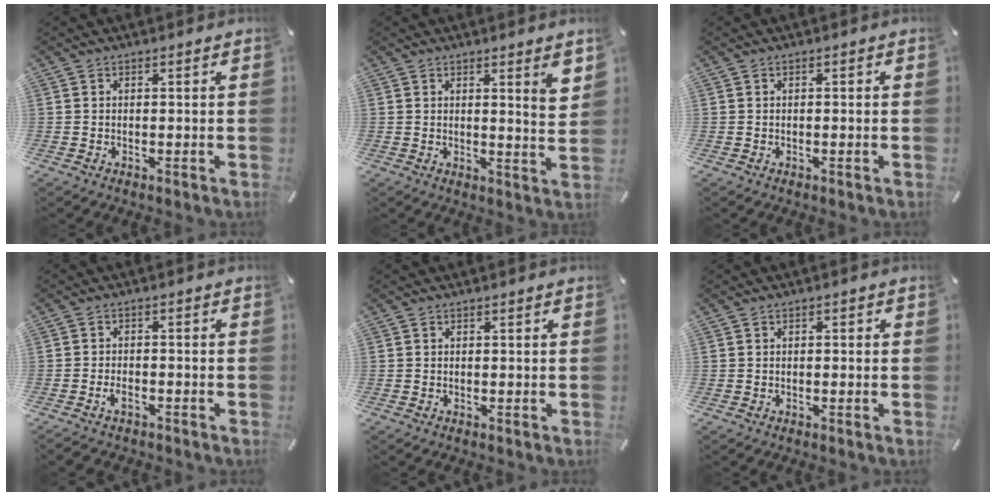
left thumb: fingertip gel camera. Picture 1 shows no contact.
{"total": 4.7, "force": [3.1, 0.4, 3.6], "torque": [-0.051, -0.029, 0.047]}
{"total": 0.0}
{"total": 2.9, "force": [-1.8, 1.4, 1.7], "torque": [-0.035, 0.005, -0.035]}
{"total": 0.0}
{"total": 0.7, "force": [-0.1, 0.4, 0.5], "torque": [-0.009, 0.001, -0.003]}